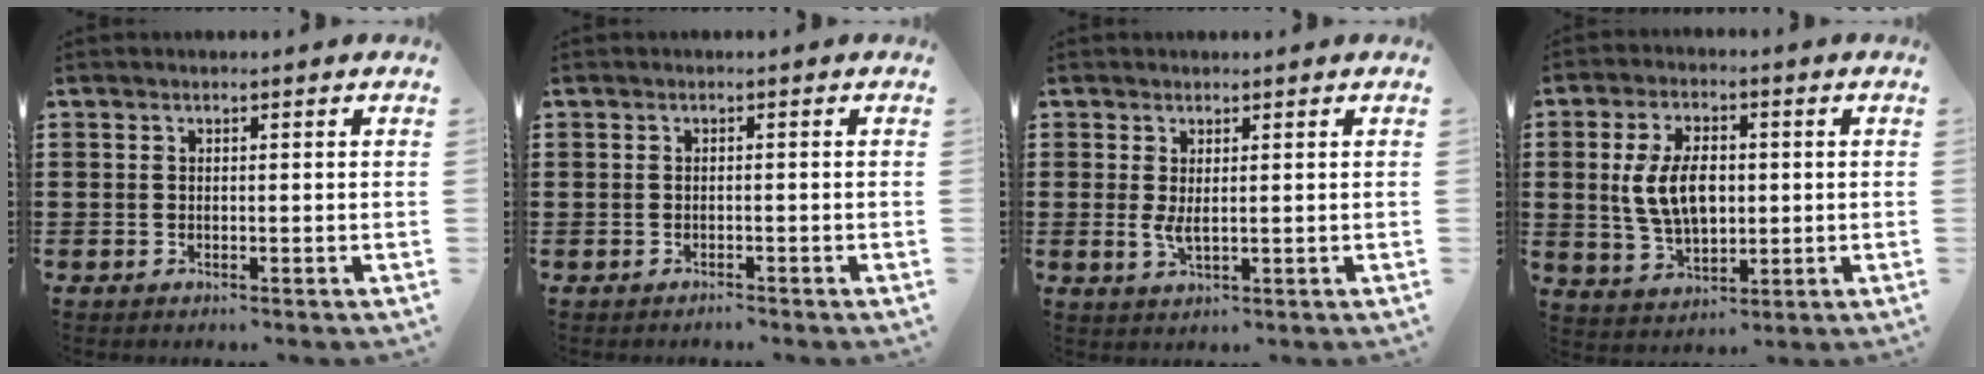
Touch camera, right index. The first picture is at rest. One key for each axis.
{"total": 0.8, "fx": -0.7, "fy": 0.2, "fz": -0.1, "tx": 0.001, "ty": 0.004, "tz": -0.017}
{"total": 2.4, "fx": 0.6, "fy": 0.7, "fz": 2.2, "tx": -0.045, "ty": 0.000, "tz": 0.011}
{"total": 8.3, "fx": 0.6, "fy": 4.8, "fz": 6.8, "tx": -0.146, "ty": 0.006, "tz": 0.004}